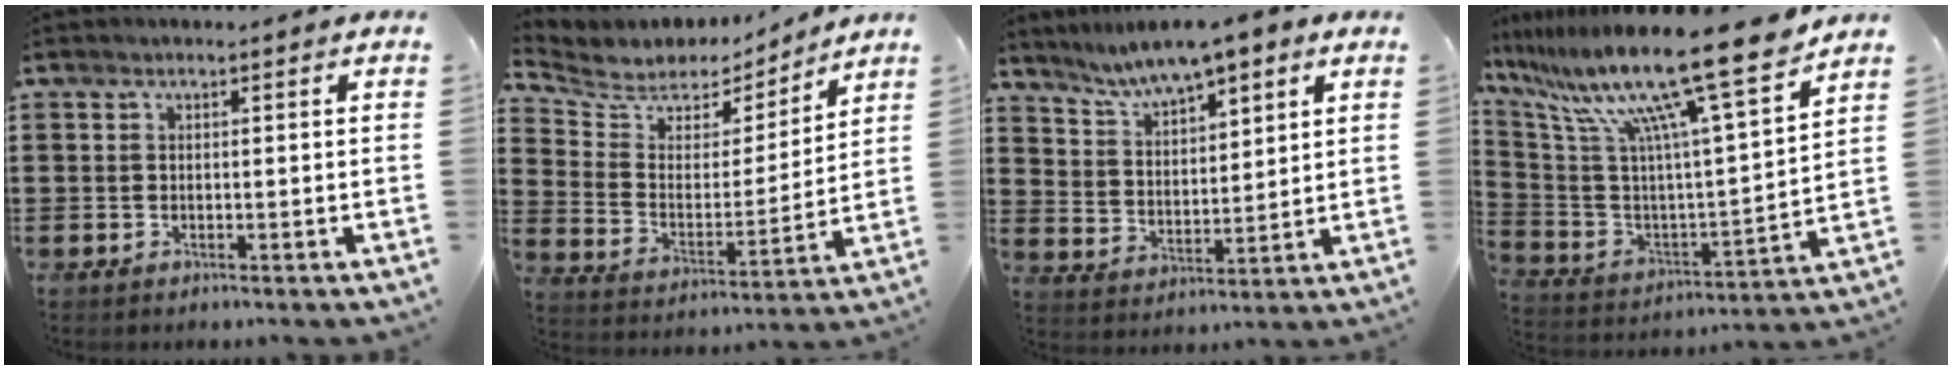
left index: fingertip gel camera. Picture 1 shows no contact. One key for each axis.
{"total": 6.0, "fx": 5.3, "fy": 2.8, "fz": 0.5, "tx": -0.053, "ty": -0.039, "tz": 0.091}
{"total": 7.2, "fx": 6.4, "fy": 1.7, "fz": 3.0, "tx": -0.082, "ty": -0.020, "tz": 0.113}
{"total": 17.5, "fx": 13.3, "fy": 0.2, "fz": 11.3, "tx": -0.241, "ty": -0.087, "tz": 0.214}